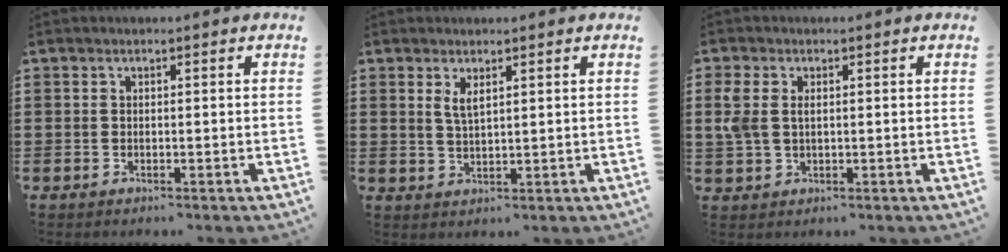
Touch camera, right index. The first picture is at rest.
{"total": 2.5, "force": [1.4, 0.8, 2.0], "torque": [-0.042, 0.003, 0.024]}
{"total": 3.1, "force": [0.8, 2.0, 2.2], "torque": [-0.057, 0.006, 0.012]}